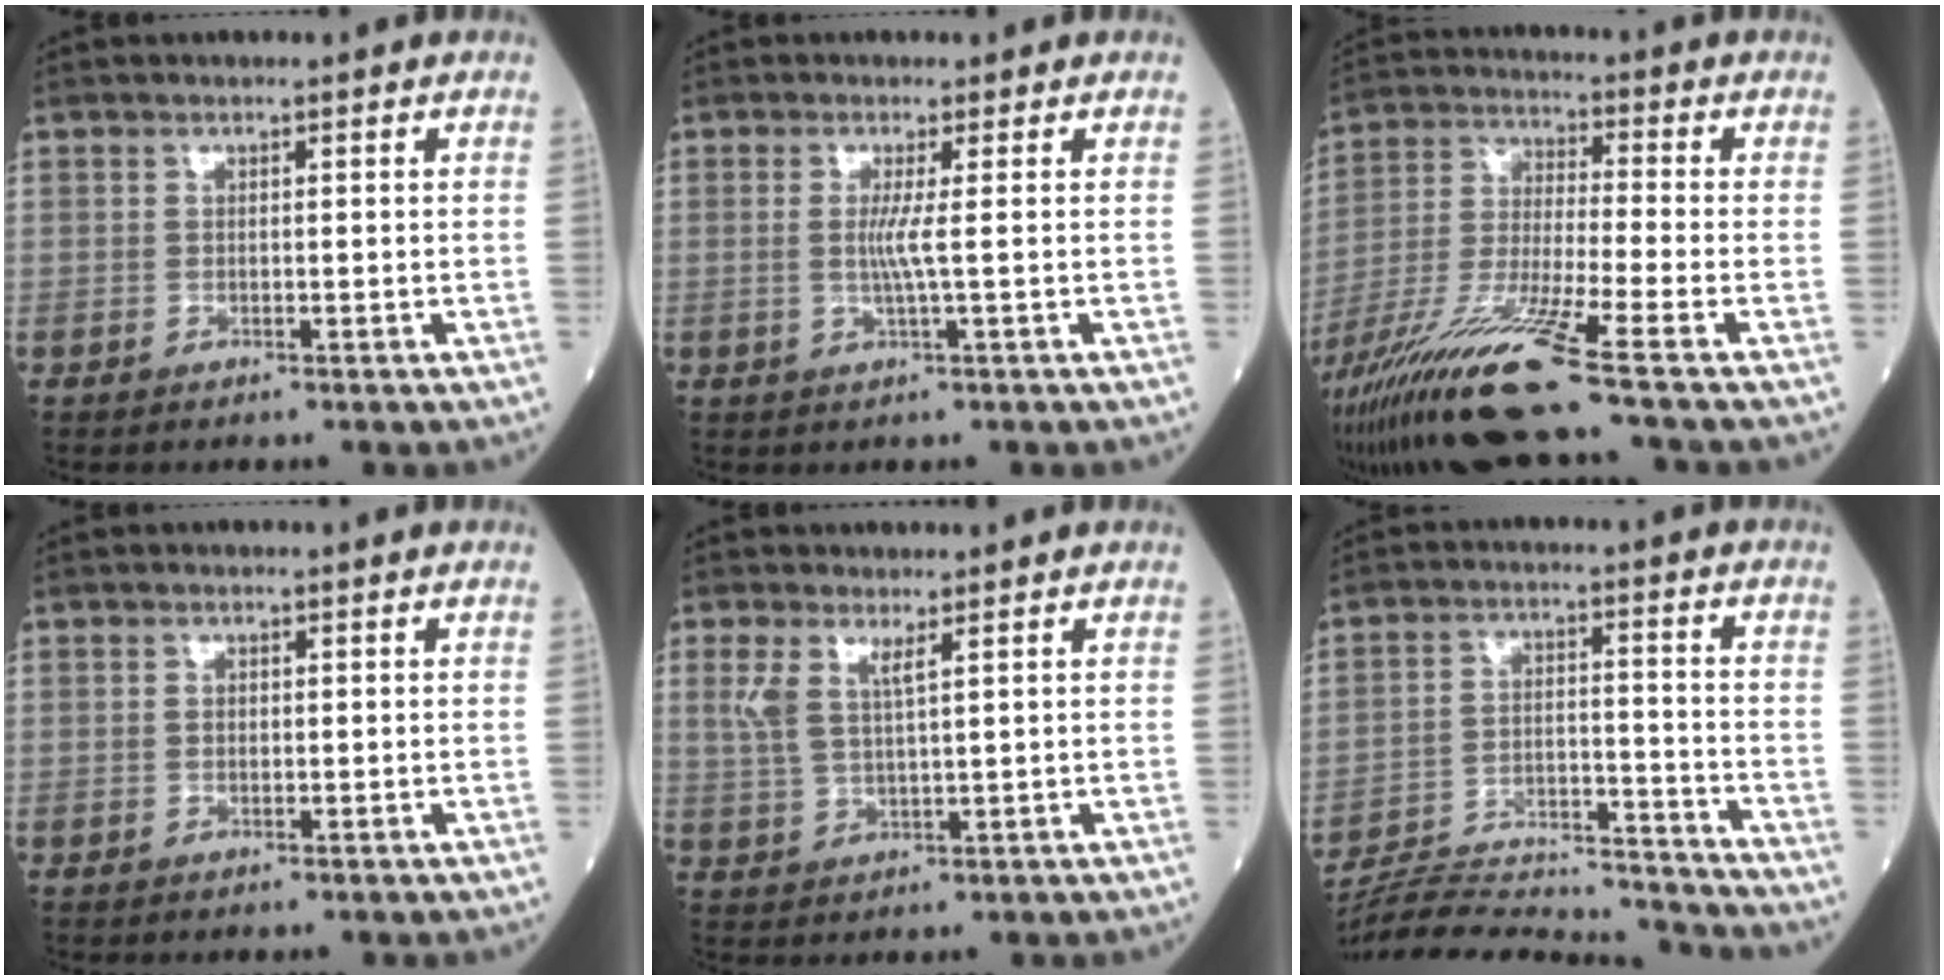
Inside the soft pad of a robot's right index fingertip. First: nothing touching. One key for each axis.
{"total": 2.6, "fx": 0.1, "fy": -0.7, "fz": 2.5, "tx": -0.053, "ty": -0.005, "tz": 0.000}
{"total": 15.2, "fx": -10.3, "fy": -1.2, "fz": 11.2, "tx": -0.236, "ty": -0.037, "tz": -0.193}
{"total": 0.7, "fx": 0.0, "fy": 0.6, "fz": 0.5, "tx": -0.011, "ty": 0.001, "tz": 0.000}
{"total": 4.3, "fx": 2.1, "fy": 0.9, "fz": 3.7, "tx": -0.091, "ty": 0.009, "tz": 0.051}
{"total": 19.3, "fx": -18.8, "fy": 0.4, "fz": 4.4, "tx": -0.096, "ty": 0.000, "tz": -0.286}